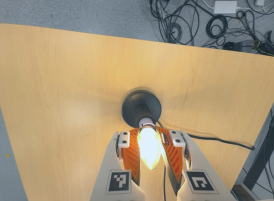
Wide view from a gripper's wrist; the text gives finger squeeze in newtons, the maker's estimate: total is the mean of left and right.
{"total": 26.5, "left": 24.8, "right": 28.3}